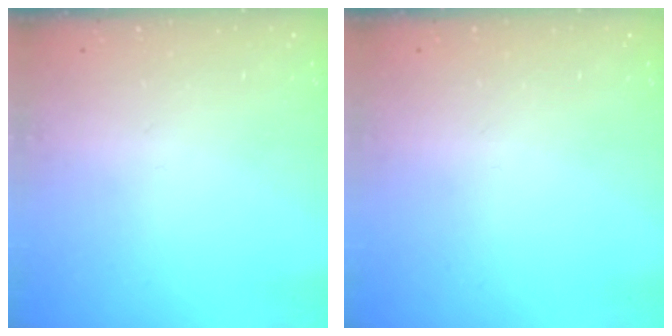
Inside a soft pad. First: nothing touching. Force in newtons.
{"total": 0.0}